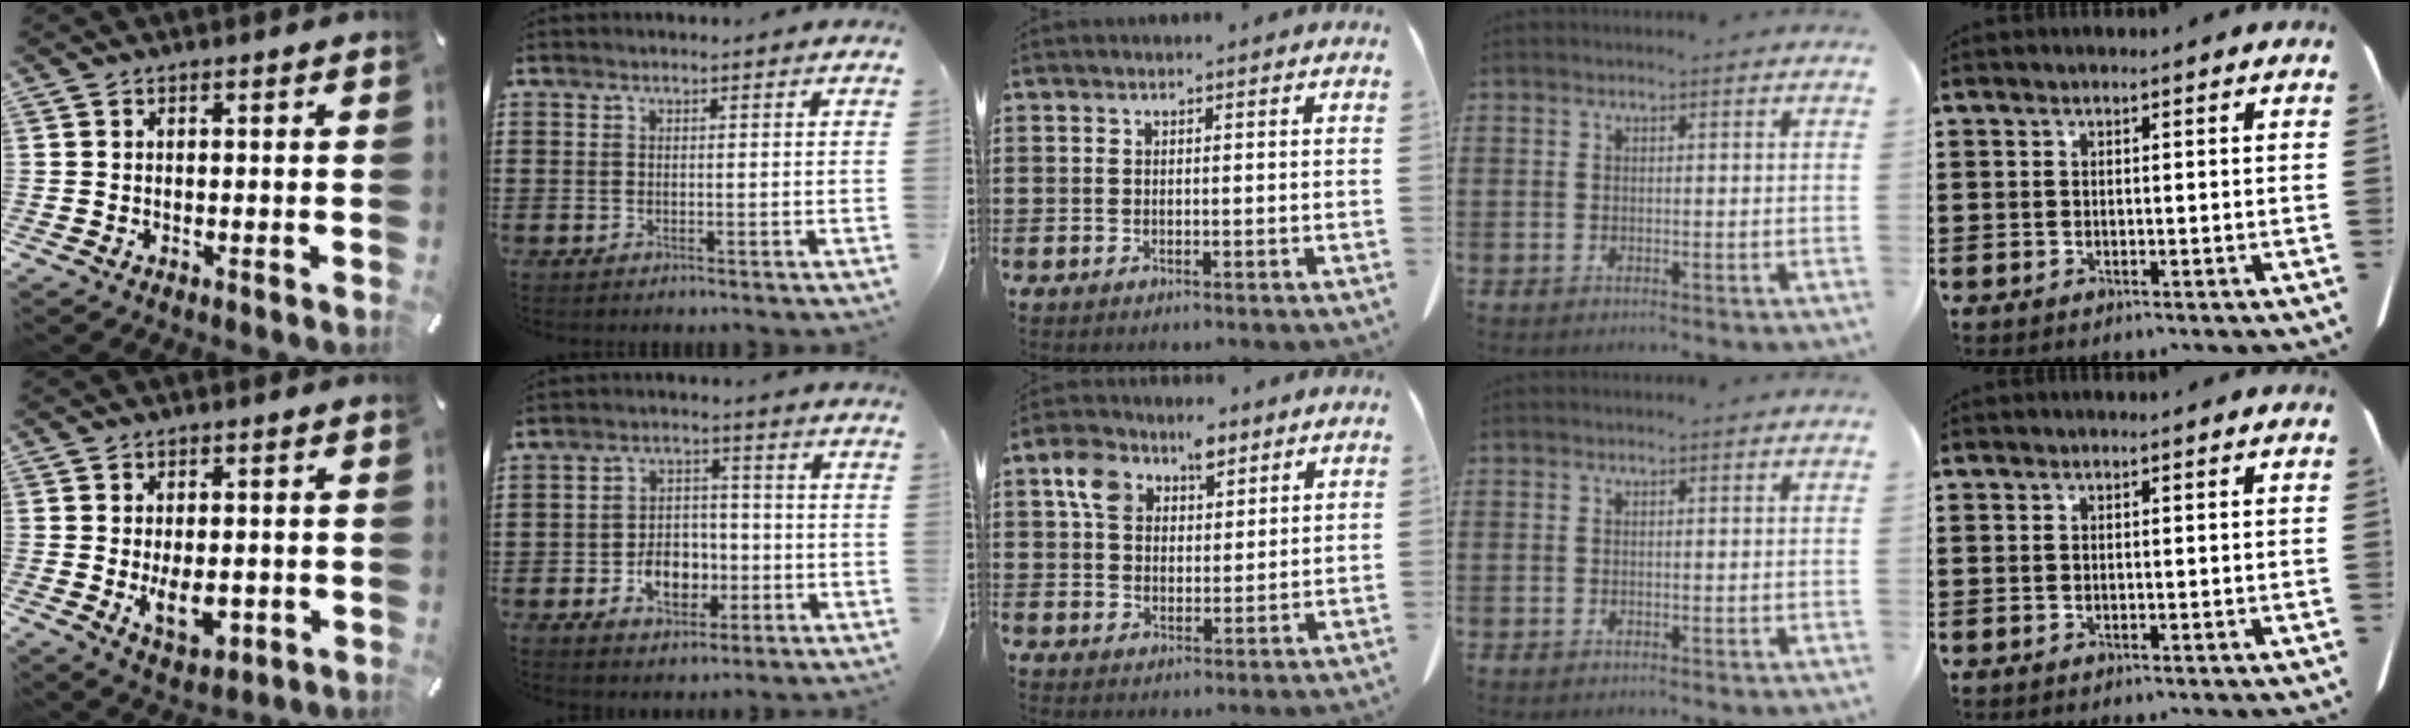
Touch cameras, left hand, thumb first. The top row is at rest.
{"thumb": {"total": 7.7, "force": [-1.3, 4.6, 6.1], "torque": [-0.100, -0.009, -0.024]}, "index": {"total": 6.1, "force": [-2.1, 4.3, 3.8], "torque": [-0.054, 0.006, -0.040]}, "middle": {"total": 7.3, "force": [4.4, 4.6, 3.8], "torque": [-0.087, 0.012, 0.079]}}